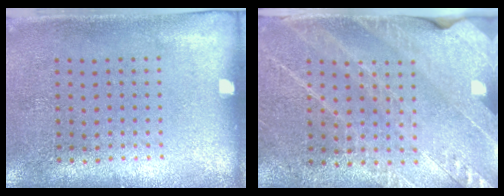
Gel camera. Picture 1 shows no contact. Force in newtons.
{"total": 2.7, "press": 2.7, "slide": 0.1}